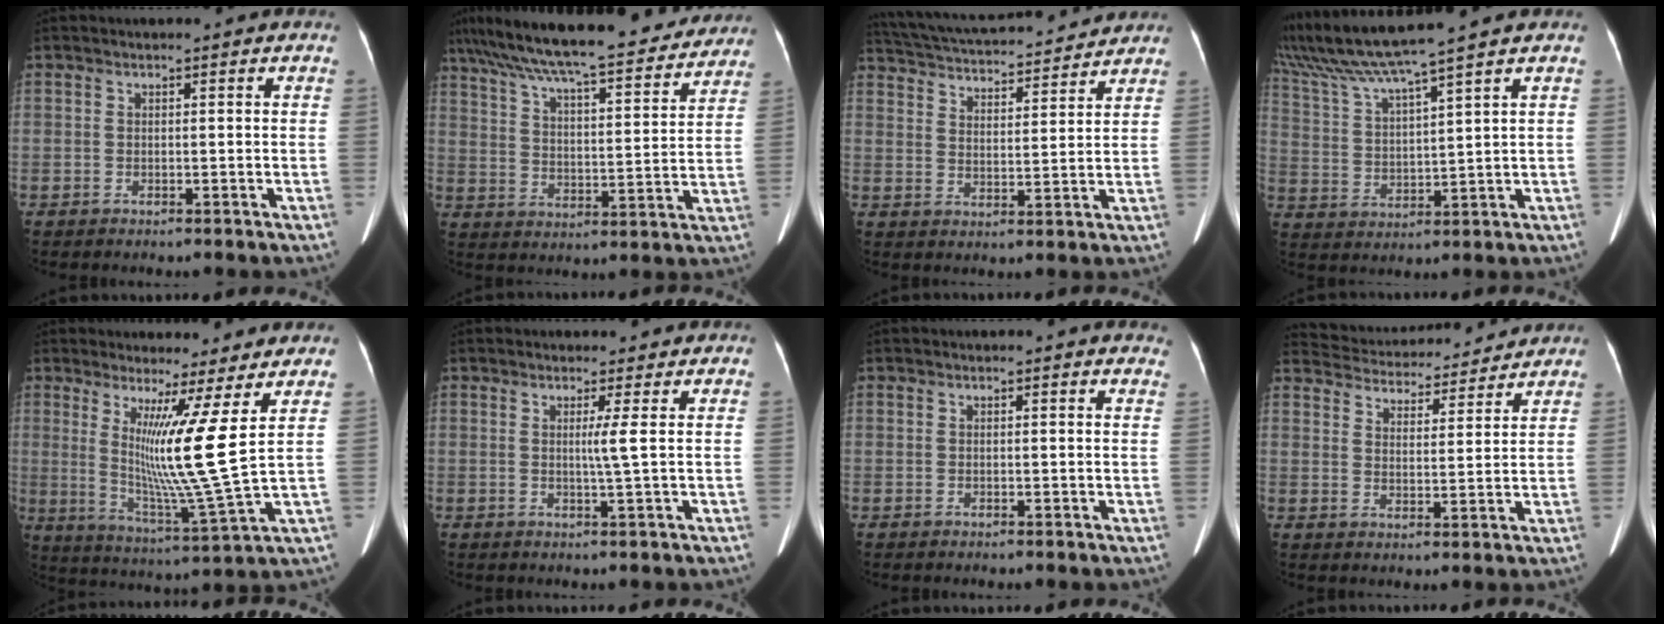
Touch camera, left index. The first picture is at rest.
{"total": 28.2, "force": [24.6, 5.0, 12.8], "torque": [-0.226, -0.007, 0.335]}
{"total": 19.4, "force": [17.9, 3.0, 6.8], "torque": [-0.124, 0.024, 0.262]}
{"total": 11.5, "force": [9.9, -2.3, 5.5], "torque": [-0.112, 0.004, 0.193]}
{"total": 10.9, "force": [3.1, -2.6, 10.2], "torque": [-0.179, -0.048, 0.061]}
{"total": 1.8, "force": [0.4, -0.8, 1.5], "torque": [-0.024, -0.011, 0.010]}
{"total": 4.3, "force": [4.0, 1.1, 1.1], "torque": [0.002, -0.008, 0.025]}
{"total": 15.8, "force": [15.1, 3.2, 3.4], "torque": [-0.052, 0.020, 0.211]}